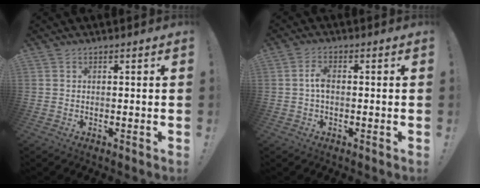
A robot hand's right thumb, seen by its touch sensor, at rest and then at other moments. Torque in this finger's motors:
{"motor_torque": [0.03, 0.03, 0.29, -0.06, 0.01]}